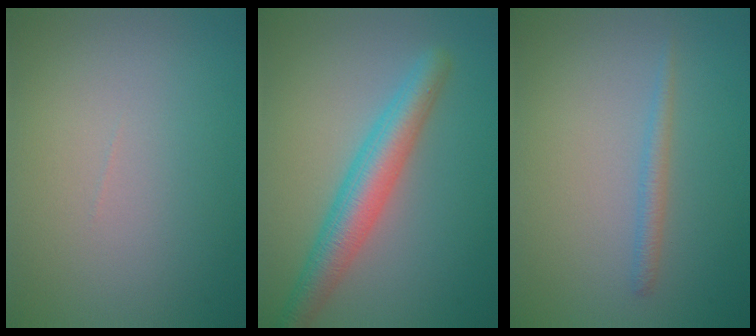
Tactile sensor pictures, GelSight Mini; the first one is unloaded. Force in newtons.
{"total": 4.9, "press": 4.9, "slide": 0.2}
{"total": 1.3, "press": 1.3, "slide": 0.0}